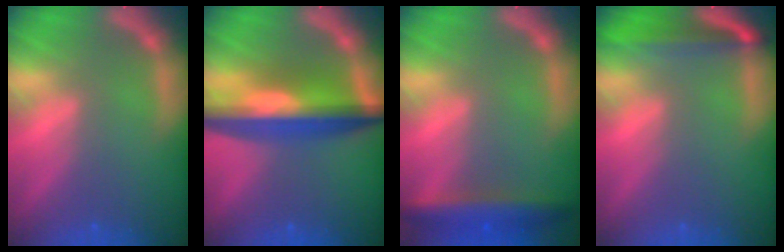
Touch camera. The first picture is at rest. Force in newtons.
{"total": 9.6}
{"total": 5.0}
{"total": 5.0}